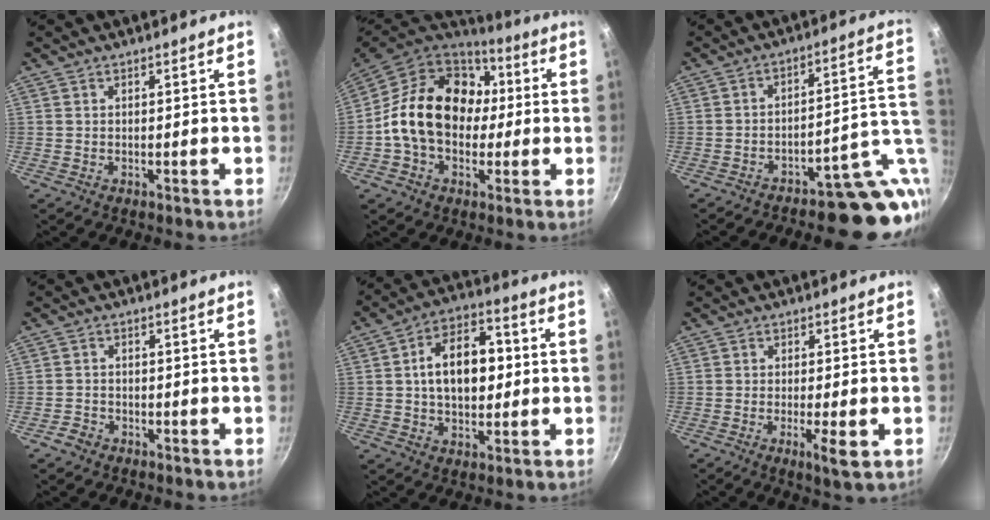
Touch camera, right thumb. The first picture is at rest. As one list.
[{"total": 21.4, "force": [1.0, 16.1, 14.1], "torque": [-0.216, 0.044, 0.009]}, {"total": 14.8, "force": [-6.9, 6.8, 11.2], "torque": [-0.071, 0.048, -0.097]}, {"total": 2.4, "force": [-1.6, 1.7, 0.5], "torque": [-0.006, 0.021, -0.028]}, {"total": 13.8, "force": [1.0, 8.9, 10.5], "torque": [-0.130, 0.023, 0.007]}, {"total": 4.7, "force": [-1.6, 0.7, 4.4], "torque": [-0.082, 0.000, -0.025]}]